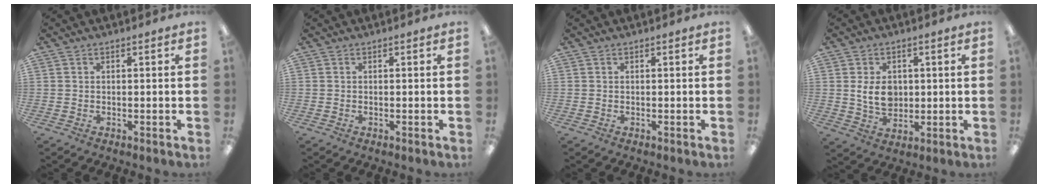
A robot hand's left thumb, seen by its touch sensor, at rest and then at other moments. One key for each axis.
{"total": 0.0}
{"total": 0.0}
{"total": 6.8, "fx": 1.1, "fy": 5.0, "fz": 4.5, "tx": -0.074, "ty": -0.002, "tz": 0.017}